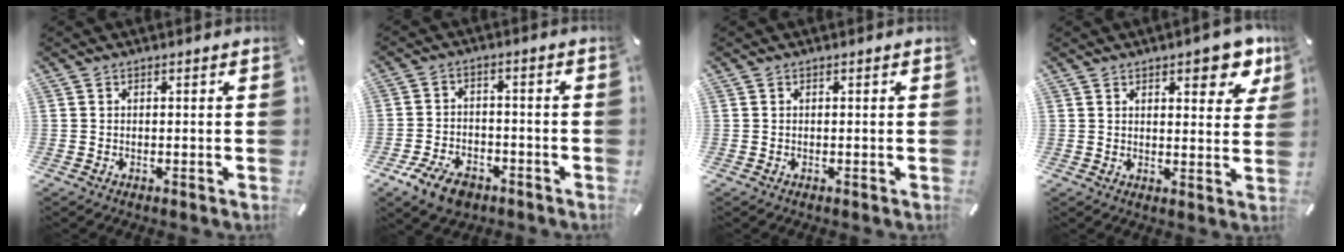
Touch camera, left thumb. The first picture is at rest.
{"total": 7.5, "force": [-4.5, 4.5, 4.0], "torque": [-0.083, 0.022, -0.084]}
{"total": 0.0}
{"total": 8.5, "force": [5.4, 3.5, 5.5], "torque": [-0.062, -0.029, 0.088]}